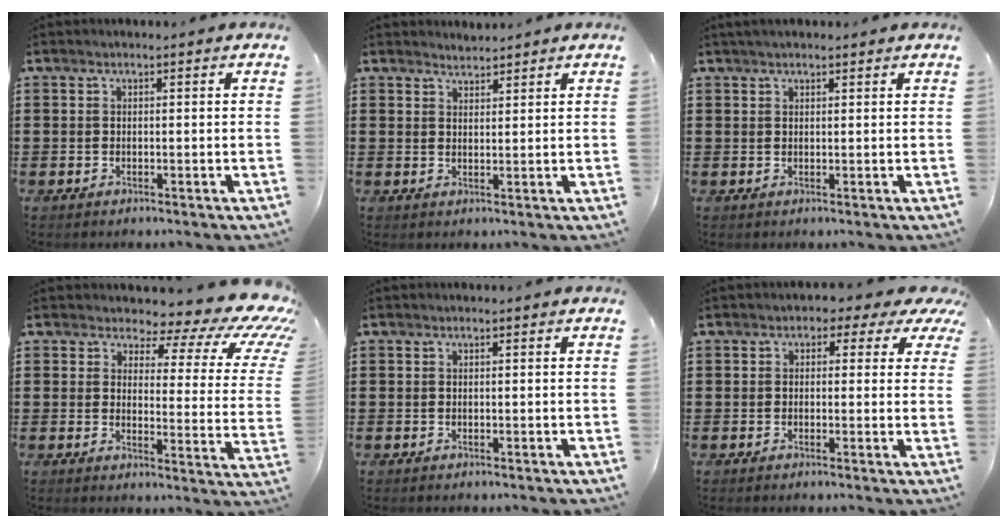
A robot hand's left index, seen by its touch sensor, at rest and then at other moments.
{"total": 1.6, "force": [1.6, 0.1, -0.2], "torque": [0.000, 0.002, 0.033]}
{"total": 1.2, "force": [1.0, 0.3, 0.5], "torque": [-0.010, 0.002, 0.019]}
{"total": 6.2, "force": [4.1, 2.6, 3.8], "torque": [-0.062, -0.034, 0.065]}
{"total": 0.0}
{"total": 2.2, "force": [0.5, 1.8, 1.2], "torque": [-0.017, 0.000, -0.001]}